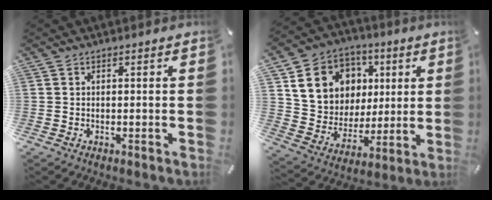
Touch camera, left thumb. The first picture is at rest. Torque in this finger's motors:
{"motor_torque": [2.24, 2.24, 1.44, -1.33, 0.13]}